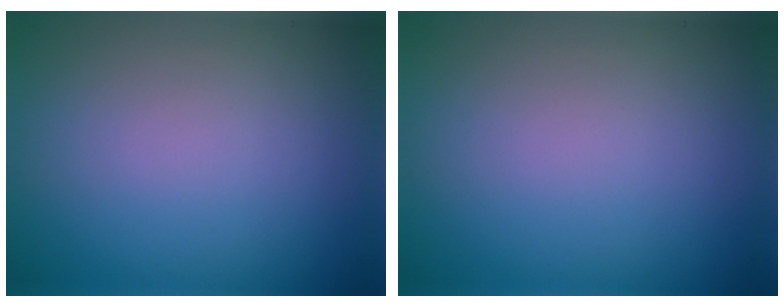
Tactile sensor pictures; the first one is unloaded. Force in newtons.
{"total": 0.0}